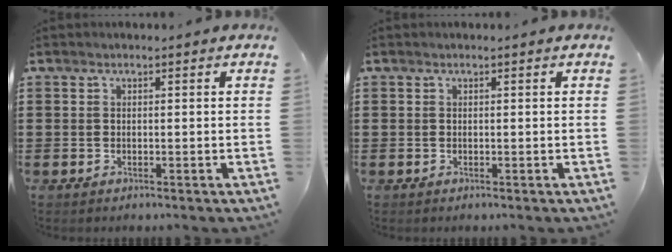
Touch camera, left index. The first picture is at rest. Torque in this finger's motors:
{"motor_torque": [0.03, 0.00, 0.00, 0.00]}